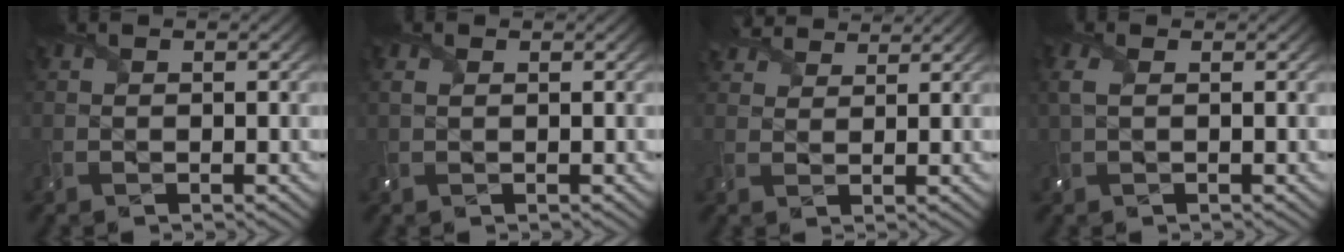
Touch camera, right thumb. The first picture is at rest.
{"total": 1.3, "force": [0.5, 0.8, 0.9], "torque": [-0.028, 0.001, 0.009]}
{"total": 3.9, "force": [3.5, 1.2, 1.2], "torque": [-0.033, 0.008, 0.066]}
{"total": 2.0, "force": [0.6, 0.9, 1.7], "torque": [-0.053, 0.005, 0.010]}